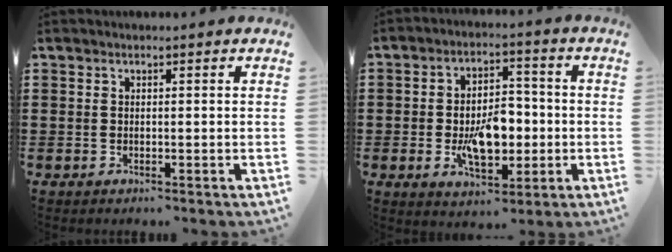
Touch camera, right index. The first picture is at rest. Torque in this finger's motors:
{"motor_torque": [2.14, 0.00, 0.49, 0.21]}